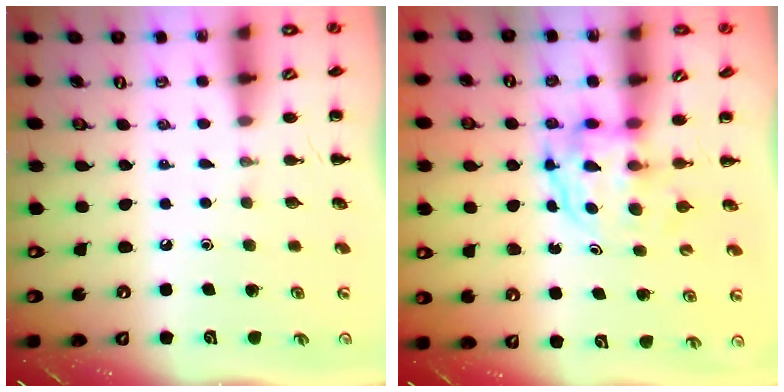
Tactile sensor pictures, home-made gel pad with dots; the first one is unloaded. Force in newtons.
{"total": 3.7, "press": 3.7, "slide": 0.3}